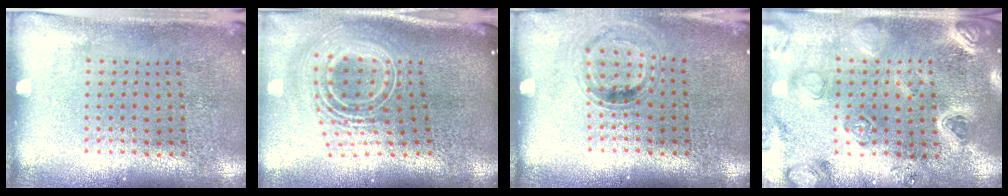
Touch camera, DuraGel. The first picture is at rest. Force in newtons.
{"total": 2.8, "press": 1.8, "slide": 2.2}
{"total": 0.8, "press": 0.7, "slide": 0.2}
{"total": 2.3, "press": 2.3, "slide": 0.2}